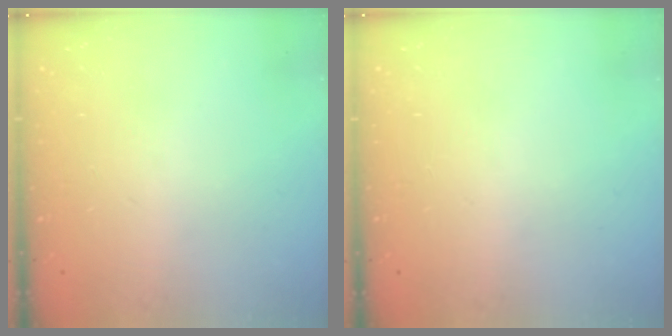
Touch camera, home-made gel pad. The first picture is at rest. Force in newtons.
{"total": 0.0}